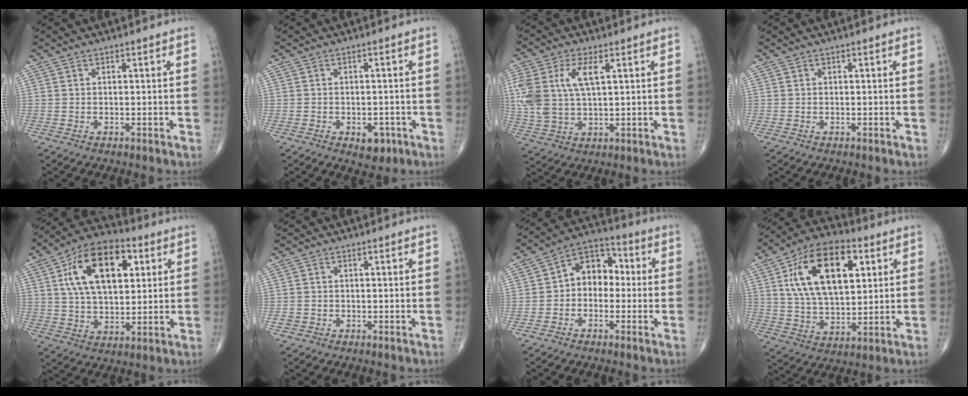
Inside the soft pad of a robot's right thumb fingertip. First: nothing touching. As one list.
[{"total": 4.0, "force": [-1.7, 2.5, 2.5], "torque": [-0.016, 0.008, -0.016]}, {"total": 13.2, "force": [3.5, 6.6, 10.8], "torque": [-0.253, 0.006, 0.074]}, {"total": 0.0}, {"total": 18.1, "force": [5.6, 10.1, 13.9], "torque": [-0.215, 0.002, 0.094]}, {"total": 1.1, "force": [-0.4, 1.0, 0.3], "torque": [-0.005, 0.003, -0.009]}, {"total": 8.9, "force": [-0.3, 6.6, 5.9], "torque": [-0.056, 0.035, -0.026]}, {"total": 20.1, "force": [6.3, 10.8, 15.8], "torque": [-0.254, -0.005, 0.109]}]